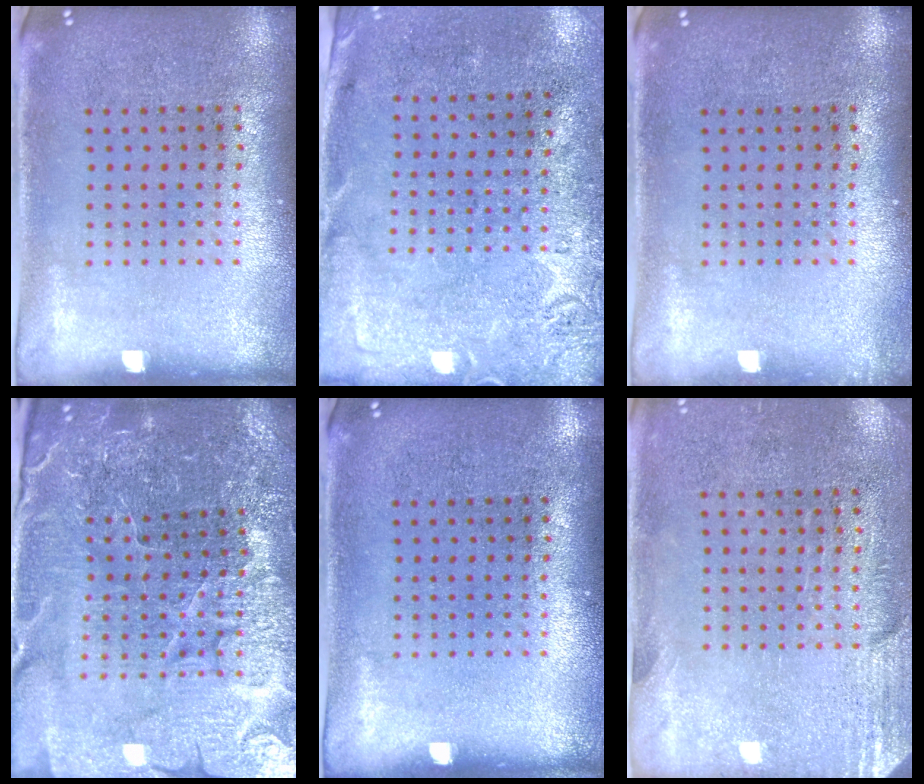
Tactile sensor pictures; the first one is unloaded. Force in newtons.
{"total": 2.9, "press": 2.2, "slide": 1.8}
{"total": 0.7, "press": 0.7, "slide": 0.1}
{"total": 4.9, "press": 4.7, "slide": 1.4}
{"total": 0.0}
{"total": 2.8, "press": 2.4, "slide": 1.5}